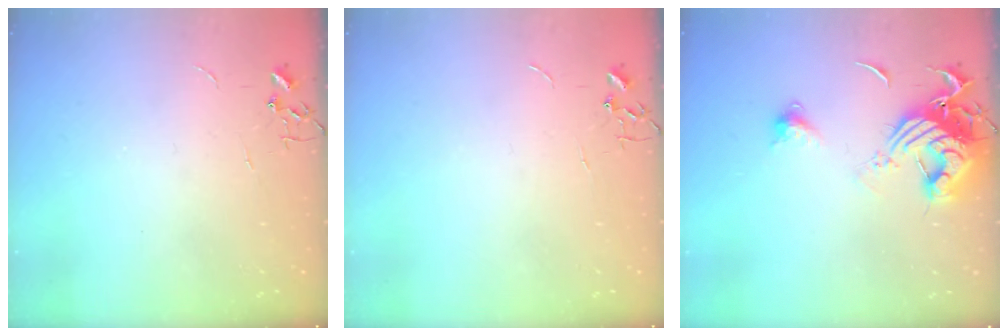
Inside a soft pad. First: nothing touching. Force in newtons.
{"total": 0.0}
{"total": 13.8, "press": 13.7, "slide": 1.5}